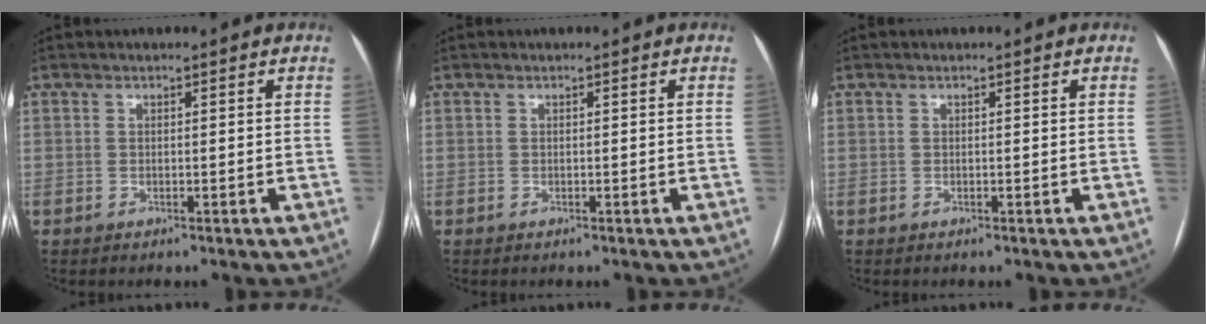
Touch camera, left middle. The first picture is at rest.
{"total": 0.0}
{"total": 0.0}